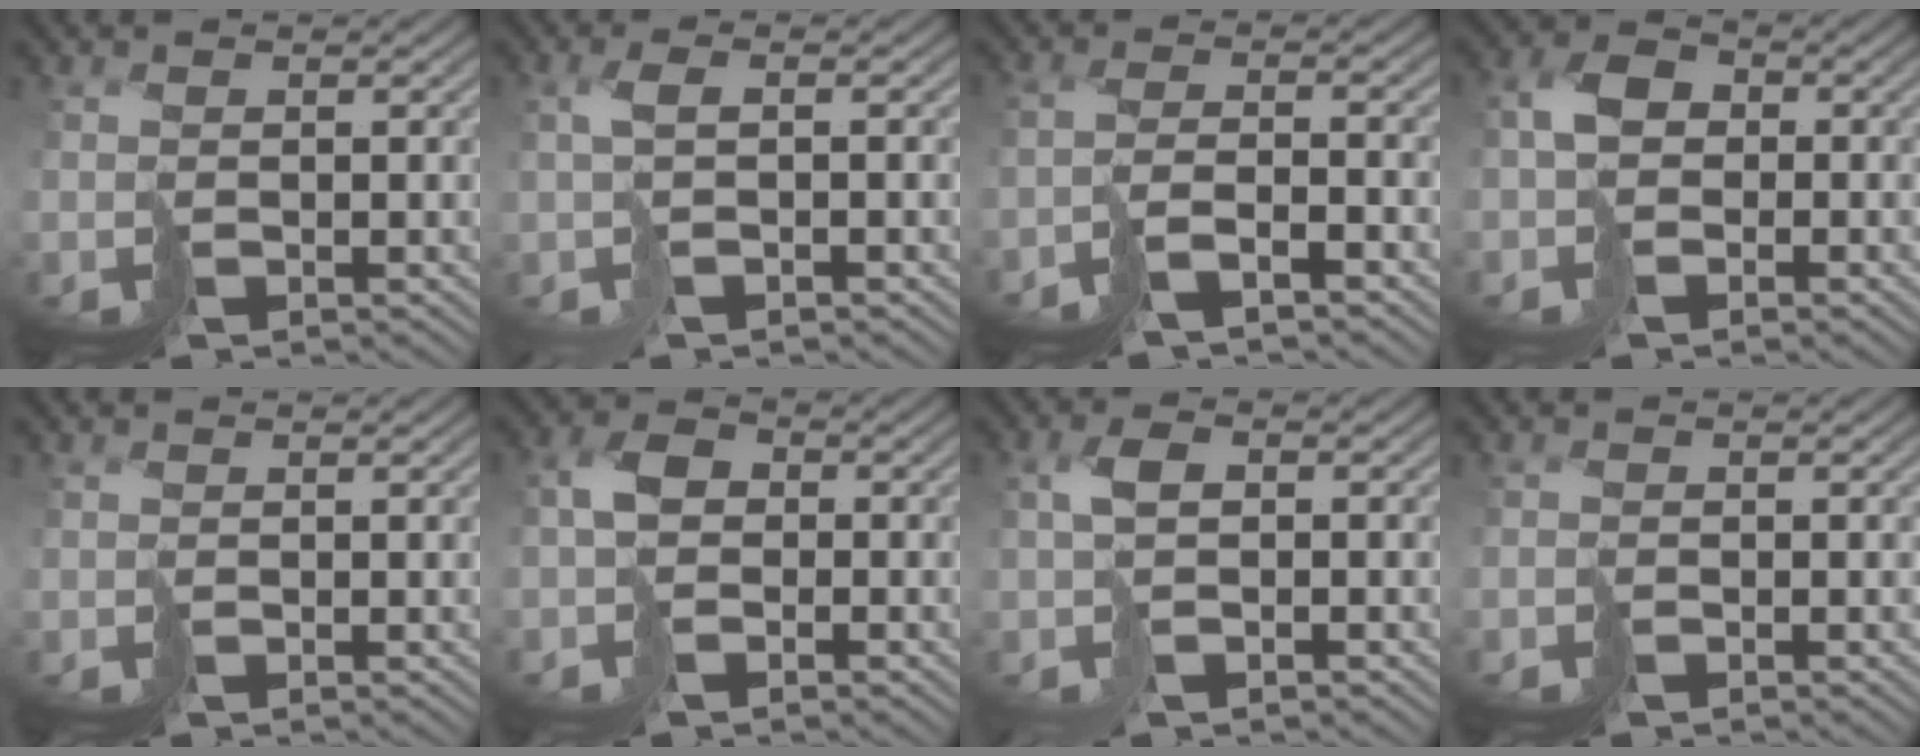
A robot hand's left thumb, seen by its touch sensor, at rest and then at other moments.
{"total": 2.4, "force": [0.0, 0.4, 2.3], "torque": [-0.047, 0.007, -0.003]}
{"total": 4.6, "force": [-3.2, 0.8, 3.1], "torque": [-0.063, 0.001, -0.068]}
{"total": 4.3, "force": [-1.1, 3.3, 2.6], "torque": [-0.055, 0.006, -0.031]}
{"total": 0.7, "force": [0.4, 0.4, 0.3], "torque": [-0.009, -0.001, 0.006]}
{"total": 3.8, "force": [-1.0, 2.8, 2.4], "torque": [-0.049, 0.006, -0.031]}
{"total": 2.7, "force": [-0.2, 1.3, 2.3], "torque": [-0.048, 0.006, -0.006]}
{"total": 0.8, "force": [-0.6, 0.5, 0.2], "torque": [-0.002, 0.001, -0.016]}